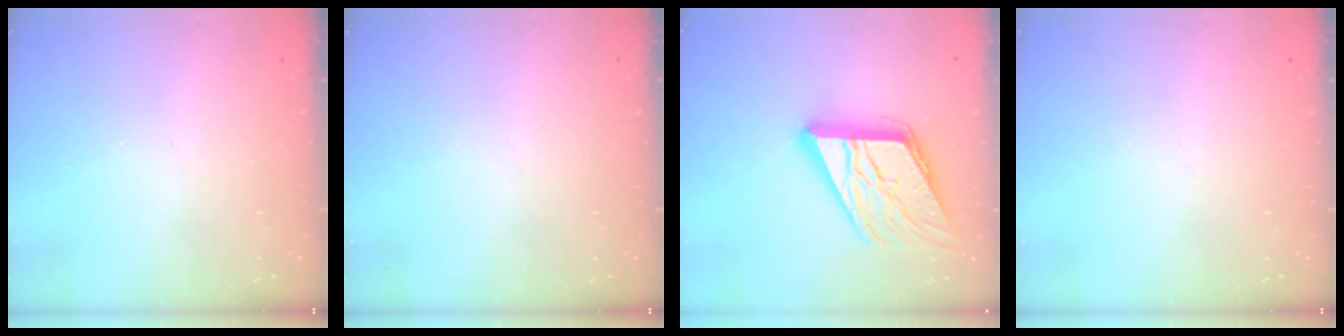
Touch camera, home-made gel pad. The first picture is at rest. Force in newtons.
{"total": 0.0}
{"total": 18.6, "press": 18.4, "slide": 2.2}
{"total": 0.0}